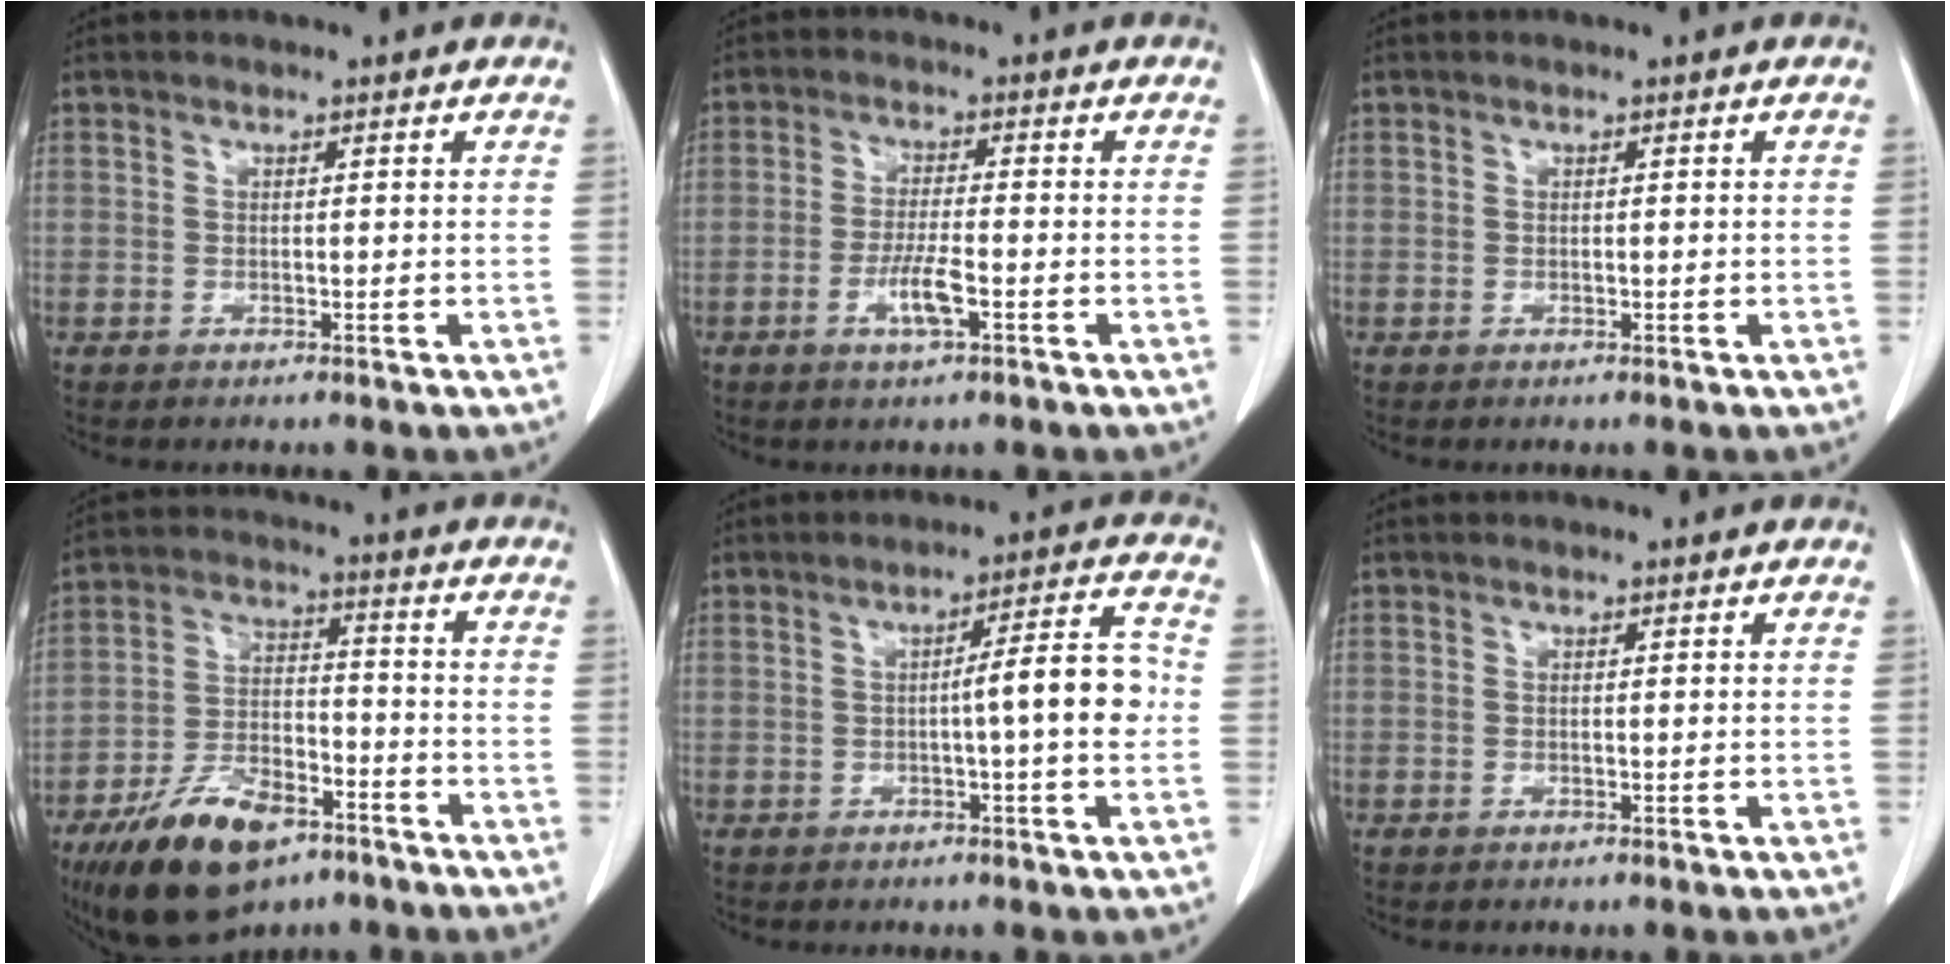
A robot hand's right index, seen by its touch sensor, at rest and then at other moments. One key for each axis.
{"total": 4.8, "fx": -1.9, "fy": 0.6, "fz": 4.4, "tx": -0.083, "ty": -0.003, "tz": -0.034}
{"total": 0.0}
{"total": 14.4, "fx": -9.2, "fy": 6.2, "fz": 9.2, "tx": -0.173, "ty": -0.006, "tz": -0.158}
{"total": 7.4, "fx": -0.8, "fy": 0.0, "fz": 7.3, "tx": -0.102, "ty": 0.013, "tz": -0.013}
{"total": 0.0}